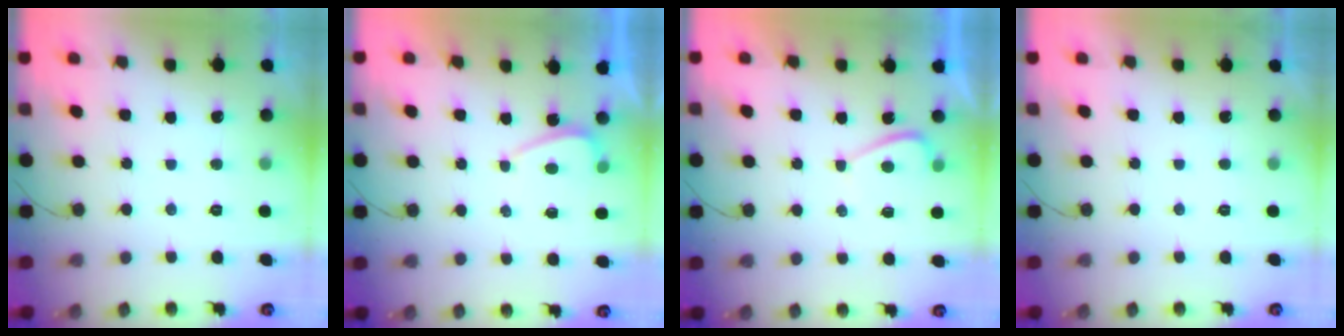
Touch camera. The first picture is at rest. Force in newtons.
{"total": 0.0}
{"total": 2.3, "press": 2.2, "slide": 0.8}
{"total": 2.3, "press": 2.3, "slide": 0.3}